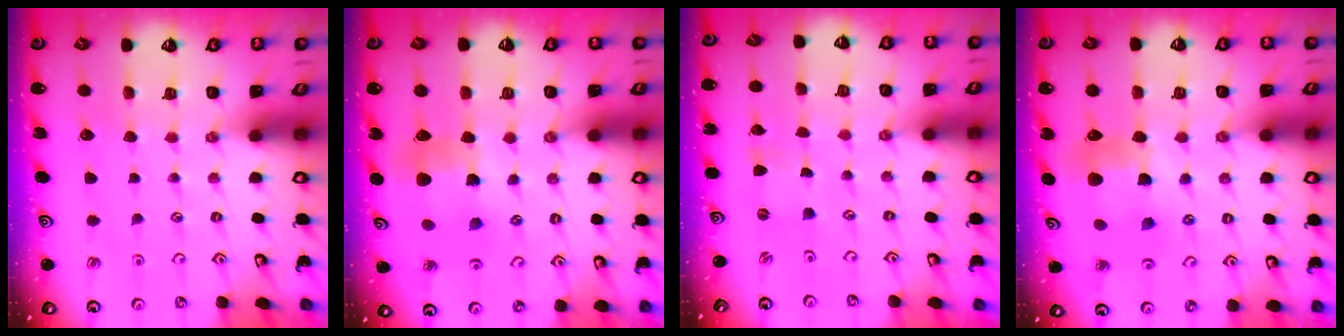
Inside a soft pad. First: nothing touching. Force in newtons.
{"total": 8.4, "press": 8.3, "slide": 1.1}
{"total": 0.0}
{"total": 8.6, "press": 8.5, "slide": 1.3}